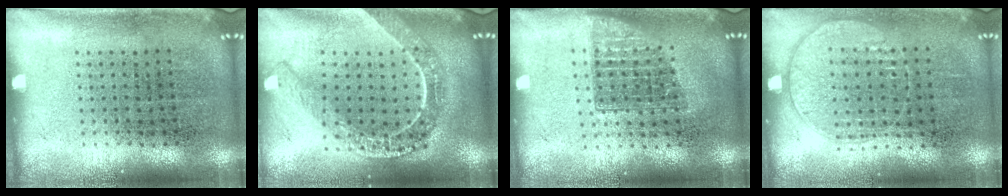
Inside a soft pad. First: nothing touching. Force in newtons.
{"total": 2.2, "press": 1.8, "slide": 1.2}
{"total": 1.4, "press": 1.1, "slide": 0.8}
{"total": 1.0, "press": 0.9, "slide": 0.4}